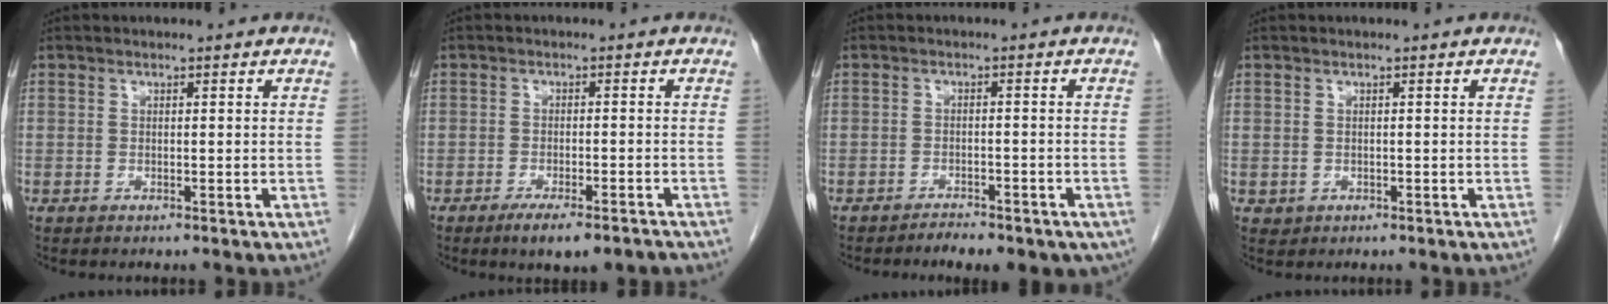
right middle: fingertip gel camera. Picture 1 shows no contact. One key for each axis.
{"total": 6.8, "fx": -5.1, "fy": 1.3, "fz": 4.3, "tx": -0.056, "ty": -0.009, "tz": -0.073}
{"total": 7.3, "fx": -5.6, "fy": 2.7, "fz": 3.8, "tx": -0.042, "ty": 0.008, "tz": -0.072}
{"total": 0.7, "fx": -0.1, "fy": 0.6, "fz": 0.2, "tx": -0.004, "ty": 0.001, "tz": 0.003}